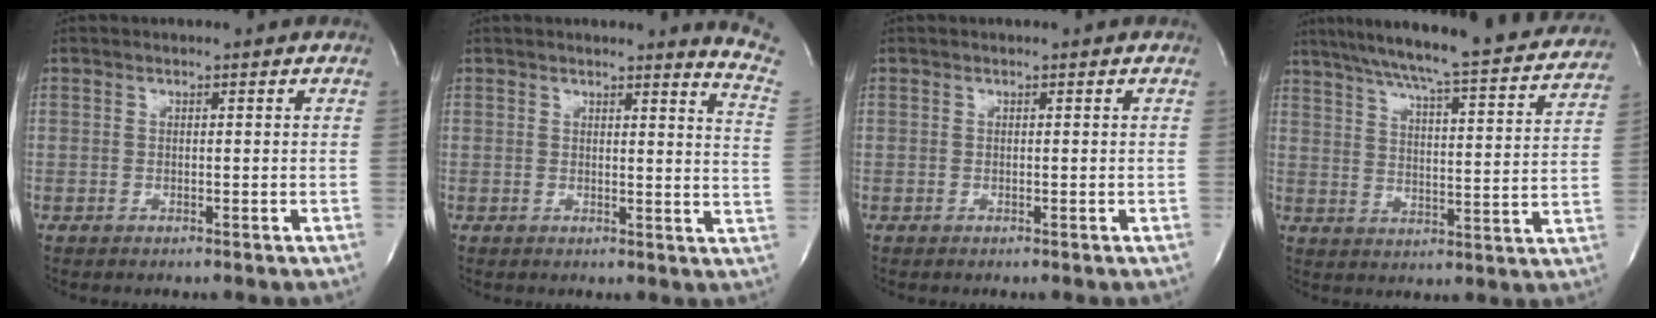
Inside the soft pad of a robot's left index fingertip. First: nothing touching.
{"total": 7.6, "force": [7.2, -1.3, 1.7], "torque": [-0.019, -0.092, 0.053]}
{"total": 0.0}
{"total": 25.5, "force": [23.0, 1.8, 10.8], "torque": [-0.172, -0.036, 0.293]}